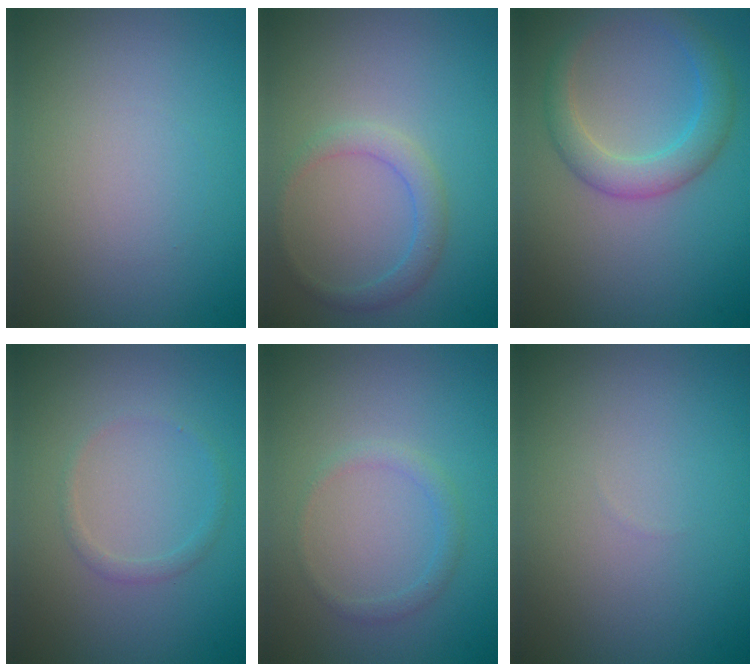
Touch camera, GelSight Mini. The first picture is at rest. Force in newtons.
{"total": 1.9, "press": 1.9, "slide": 0.1}
{"total": 3.6, "press": 3.6, "slide": 0.1}
{"total": 1.0, "press": 1.0, "slide": 0.1}
{"total": 1.2, "press": 1.2, "slide": 0.0}
{"total": 0.0}